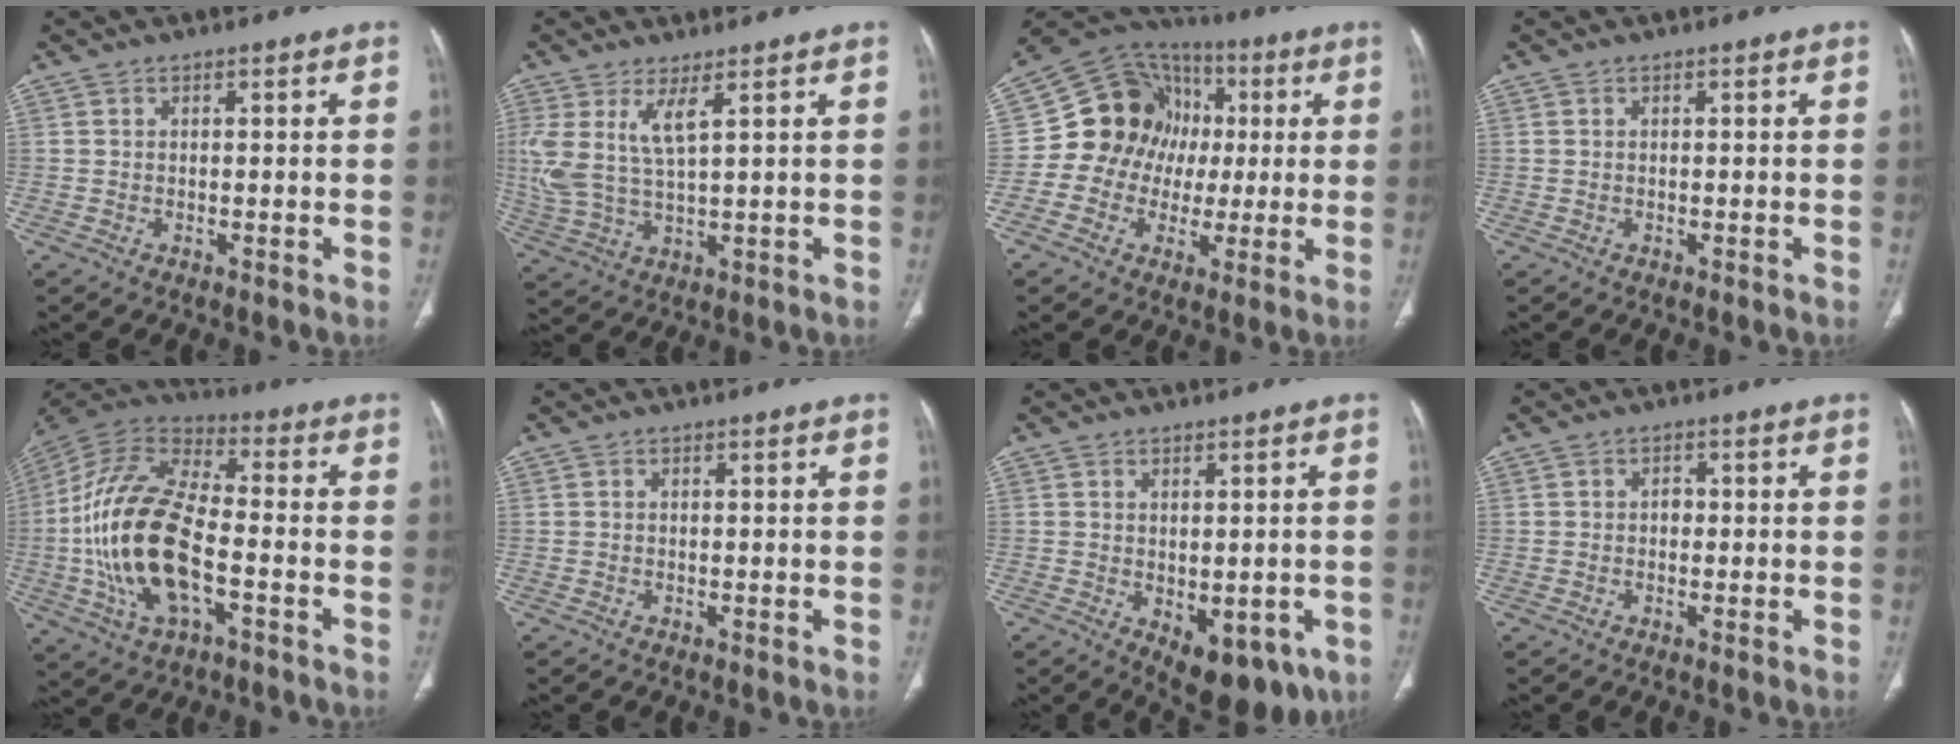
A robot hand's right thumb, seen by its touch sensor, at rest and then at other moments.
{"total": 8.5, "force": [3.5, 2.4, 7.3], "torque": [-0.179, -0.021, 0.082]}
{"total": 16.3, "force": [0.5, 14.5, 7.5], "torque": [-0.089, 0.035, 0.003]}
{"total": 0.0}
{"total": 24.0, "force": [-4.4, 12.2, 20.2], "torque": [-0.420, 0.017, -0.078]}
{"total": 0.0}
{"total": 11.3, "force": [-4.2, 6.0, 8.7], "torque": [-0.088, 0.000, -0.040]}
{"total": 1.4, "force": [-0.2, 1.1, 0.8], "torque": [-0.006, 0.005, -0.006]}